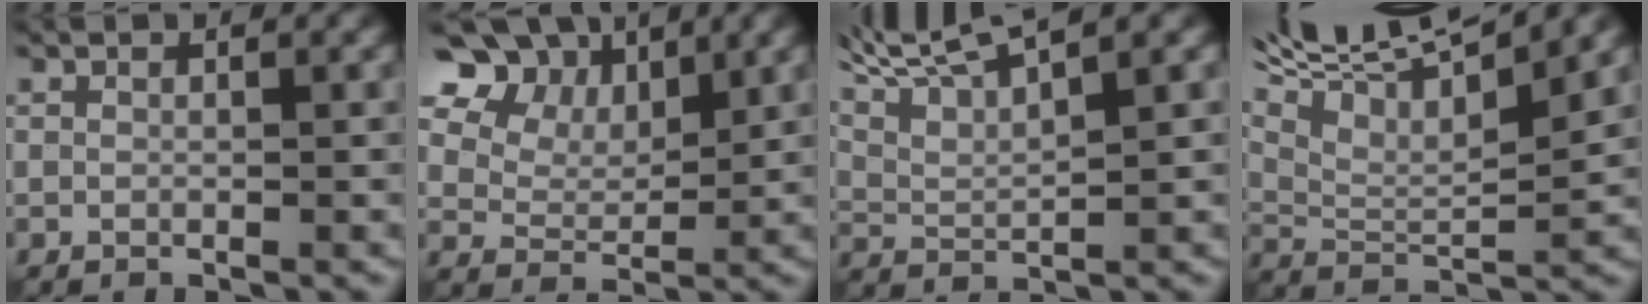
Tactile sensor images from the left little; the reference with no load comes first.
{"total": 10.7, "force": [5.8, 7.1, 5.5], "torque": [-0.117, 0.008, 0.113]}
{"total": 6.7, "force": [4.9, 1.4, 4.4], "torque": [-0.096, 0.020, 0.085]}
{"total": 12.2, "force": [7.5, 4.0, 8.8], "torque": [-0.175, 0.034, 0.127]}